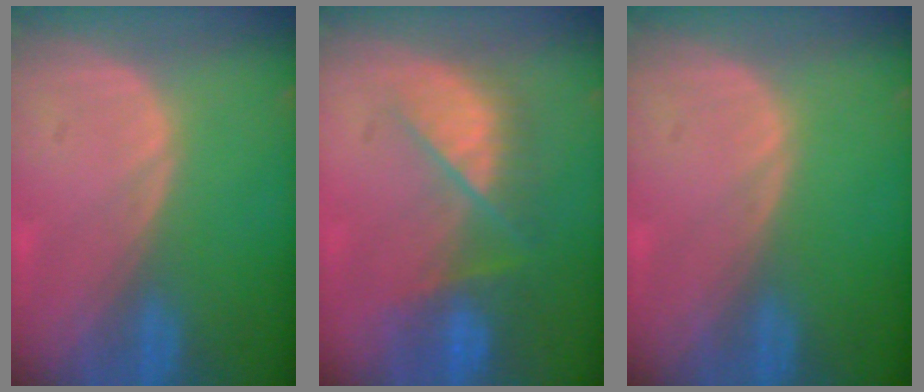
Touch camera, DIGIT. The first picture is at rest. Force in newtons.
{"total": 8.1, "press": 7.3, "slide": 3.3}
{"total": 0.0}